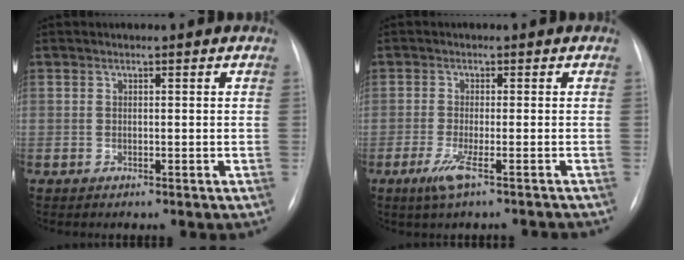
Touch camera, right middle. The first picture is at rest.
{"total": 5.5, "force": [-4.0, 0.2, 3.8], "torque": [-0.063, -0.016, -0.062]}